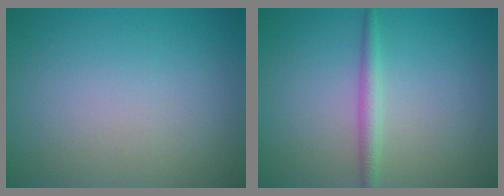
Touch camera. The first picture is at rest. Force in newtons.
{"total": 1.8, "press": 1.8, "slide": 0.0}